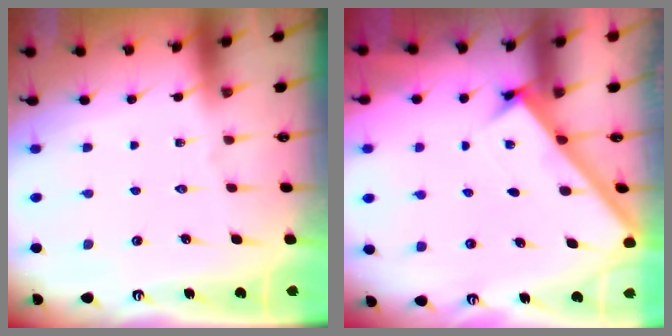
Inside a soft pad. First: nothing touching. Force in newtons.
{"total": 2.7, "press": 2.7, "slide": 0.4}